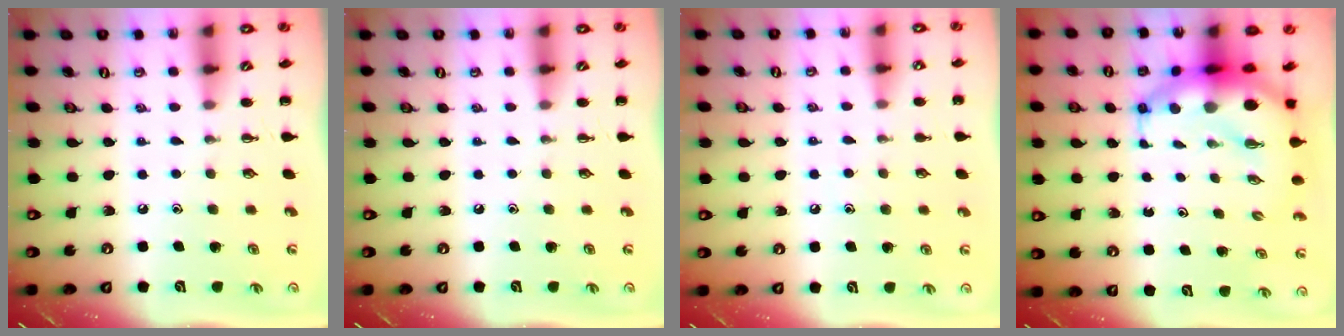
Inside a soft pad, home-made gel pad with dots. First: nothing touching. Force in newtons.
{"total": 0.0}
{"total": 5.1, "press": 4.9, "slide": 1.4}
{"total": 10.7, "press": 10.3, "slide": 2.7}